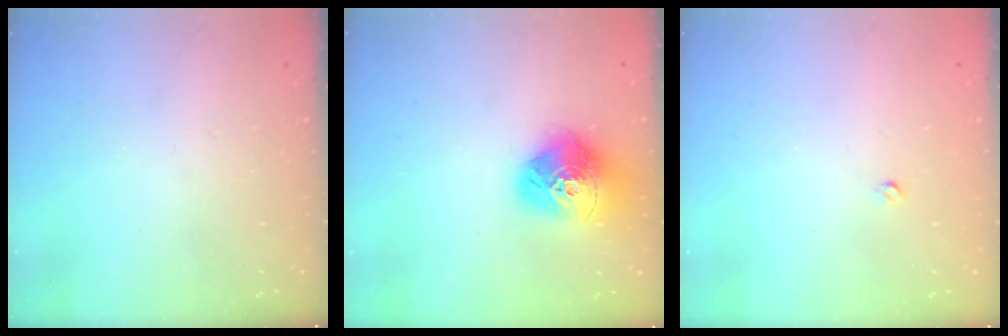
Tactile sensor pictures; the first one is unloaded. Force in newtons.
{"total": 17.6, "press": 17.6, "slide": 1.6}
{"total": 2.6, "press": 2.5, "slide": 0.4}